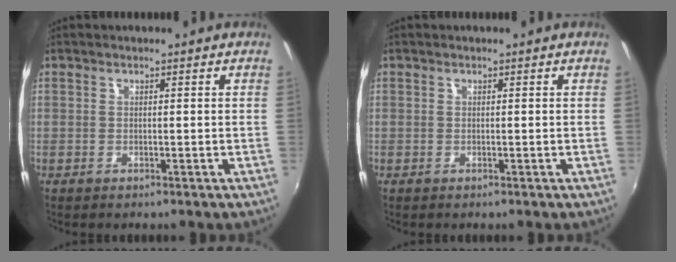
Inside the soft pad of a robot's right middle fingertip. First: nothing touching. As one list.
[{"total": 0.0}]